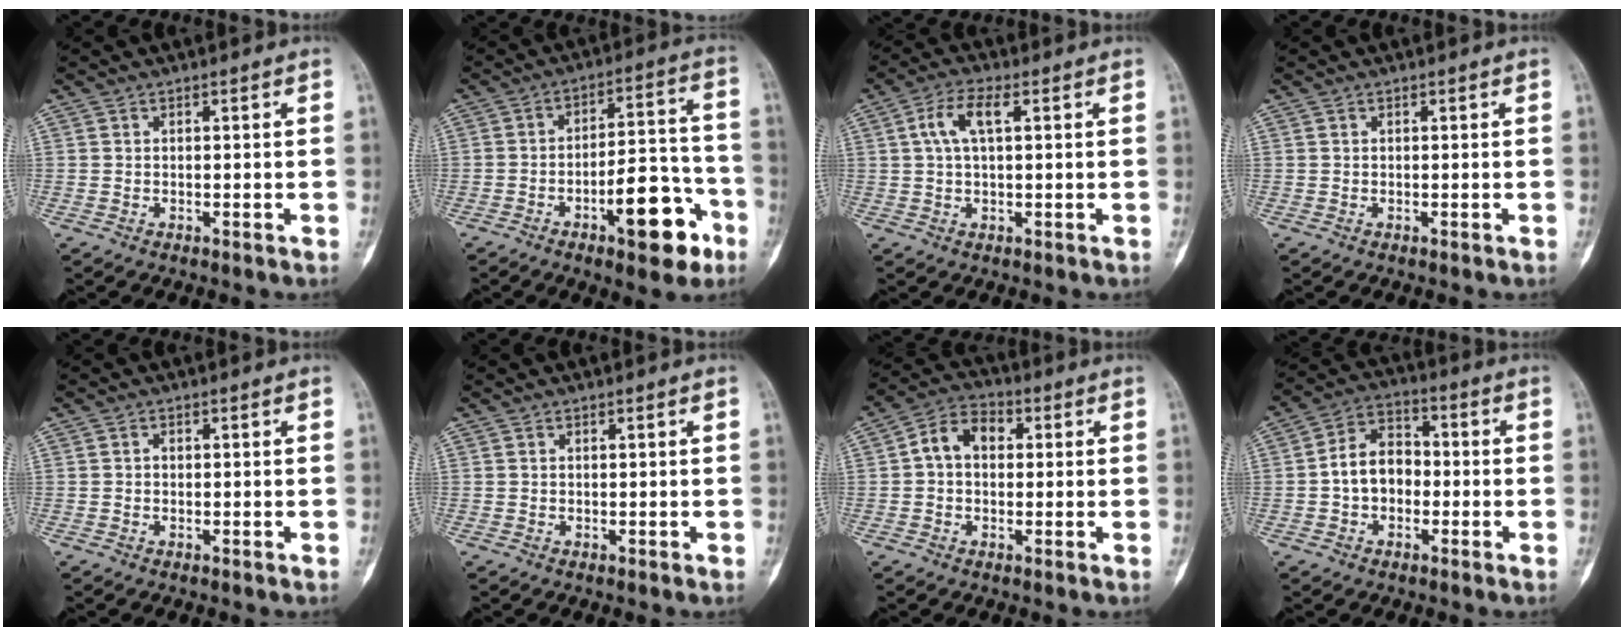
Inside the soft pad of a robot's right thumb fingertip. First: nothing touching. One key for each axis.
{"total": 15.4, "fx": -7.2, "fy": 5.8, "fz": 12.3, "tx": -0.150, "ty": 0.052, "tz": -0.102}
{"total": 6.1, "fx": 1.7, "fy": 2.4, "fz": 5.3, "tx": -0.112, "ty": 0.014, "tz": 0.031}
{"total": 0.0}
{"total": 0.7, "fx": 0.0, "fy": 0.6, "fz": 0.4, "tx": -0.005, "ty": 0.002, "tz": -0.003}
{"total": 0.0}
{"total": 7.5, "fx": 0.9, "fy": 5.5, "fz": 5.1, "tx": -0.070, "ty": 0.024, "tz": 0.005}
{"total": 8.6, "fx": -1.2, "fy": 6.4, "fz": 5.6, "tx": -0.075, "ty": 0.032, "tz": -0.036}